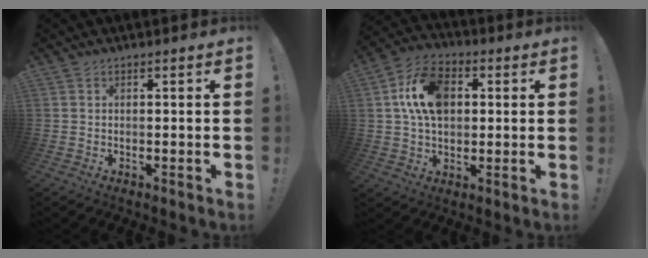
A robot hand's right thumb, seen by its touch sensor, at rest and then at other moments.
{"total": 14.2, "force": [3.1, 9.8, 9.8], "torque": [-0.171, 0.009, 0.060]}